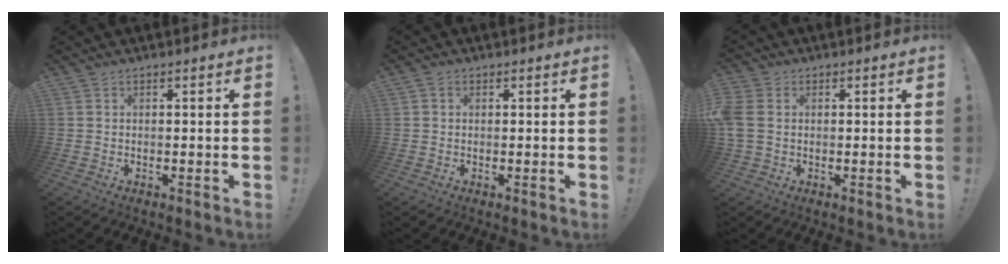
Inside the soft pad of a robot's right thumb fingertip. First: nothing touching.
{"total": 0.9, "force": [0.2, 0.8, 0.3], "torque": [-0.004, 0.003, 0.003]}
{"total": 5.9, "force": [0.6, 4.3, 3.9], "torque": [-0.097, 0.007, 0.015]}